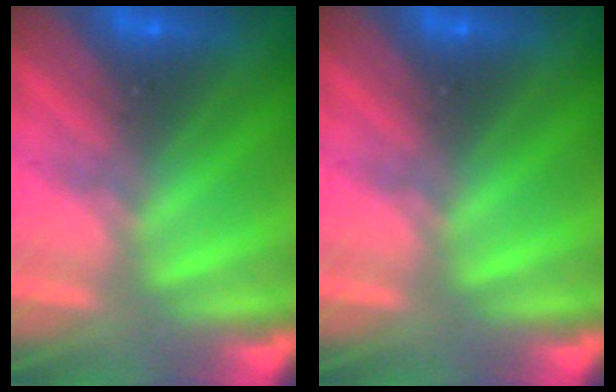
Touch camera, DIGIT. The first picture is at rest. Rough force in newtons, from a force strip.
{"total": 0.0}